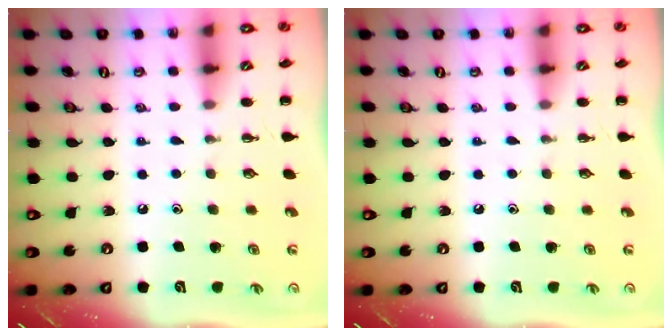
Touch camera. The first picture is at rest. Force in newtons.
{"total": 0.0}